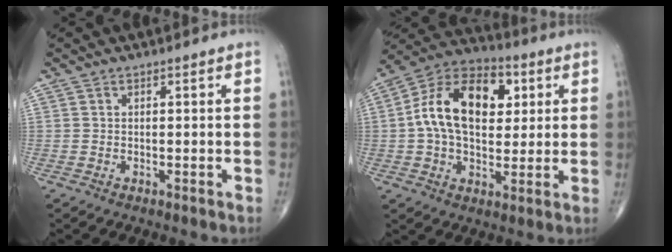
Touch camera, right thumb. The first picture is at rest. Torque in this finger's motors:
{"motor_torque": [1.83, 2.31, 1.61, 0.02, 0.19]}